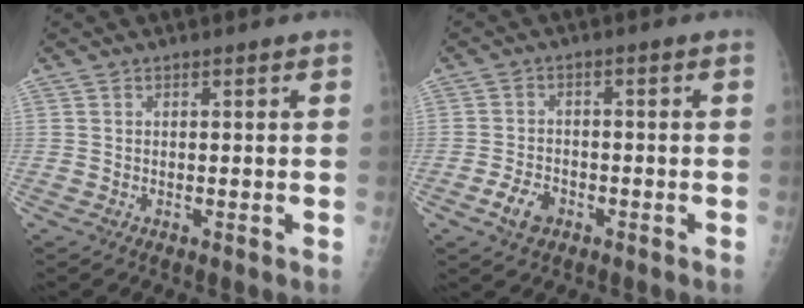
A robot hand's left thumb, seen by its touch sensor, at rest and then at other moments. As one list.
[{"total": 4.6, "force": [-2.4, 2.9, 2.6], "torque": [-0.044, 0.015, -0.041]}]